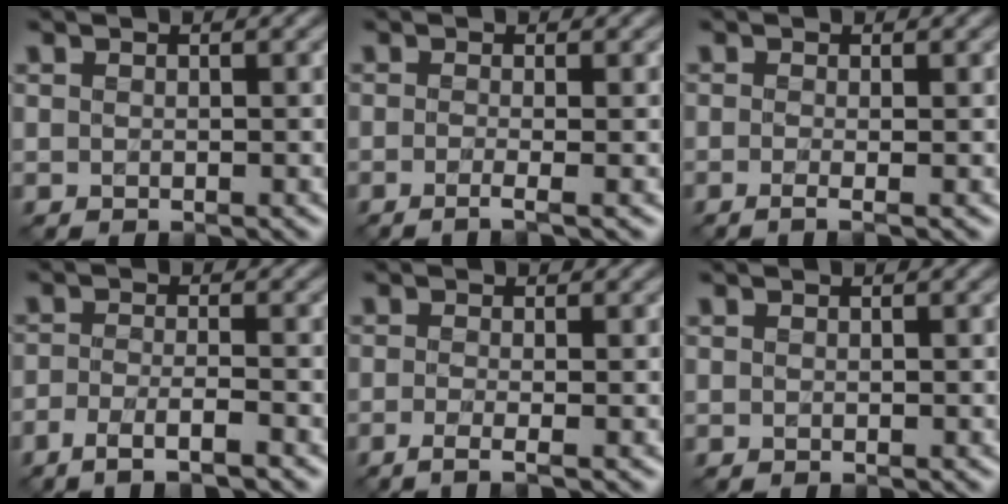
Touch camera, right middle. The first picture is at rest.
{"total": 2.2, "force": [-0.7, 0.7, 1.9], "torque": [-0.017, -0.007, -0.024]}
{"total": 2.0, "force": [-0.4, 0.8, 1.8], "torque": [-0.018, -0.009, -0.020]}
{"total": 3.4, "force": [-2.3, 0.6, 2.4], "torque": [-0.046, -0.004, -0.051]}
{"total": 2.3, "force": [-0.9, 0.8, 2.0], "torque": [-0.023, -0.009, -0.028]}
{"total": 0.0}